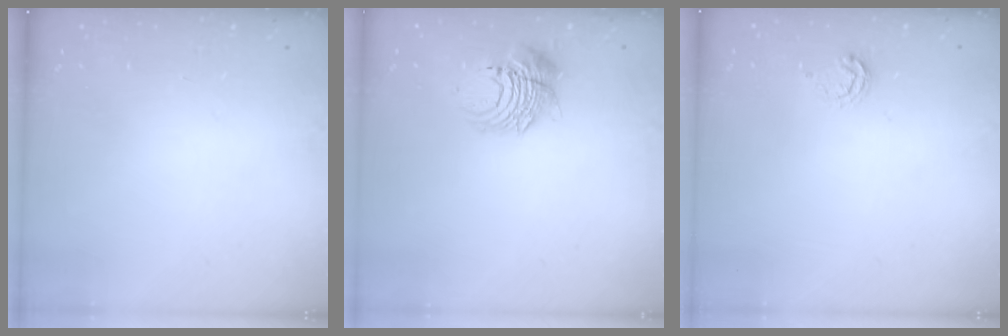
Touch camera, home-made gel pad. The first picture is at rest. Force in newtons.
{"total": 9.3, "press": 9.2, "slide": 1.1}
{"total": 4.4, "press": 4.3, "slide": 0.5}